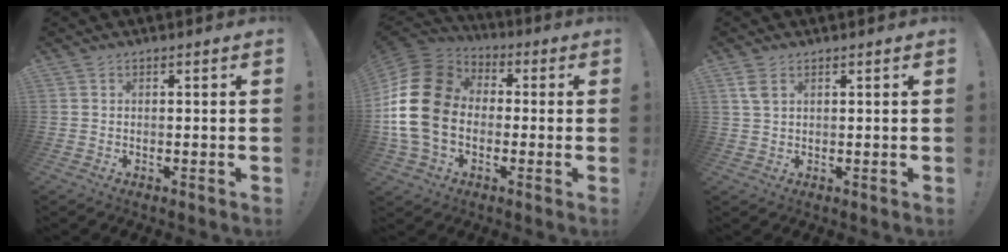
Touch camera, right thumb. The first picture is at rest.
{"total": 19.9, "force": [-0.7, 15.1, 13.0], "torque": [-0.256, 0.021, -0.005]}
{"total": 3.2, "force": [1.5, 1.7, 2.3], "torque": [-0.048, 0.003, 0.029]}